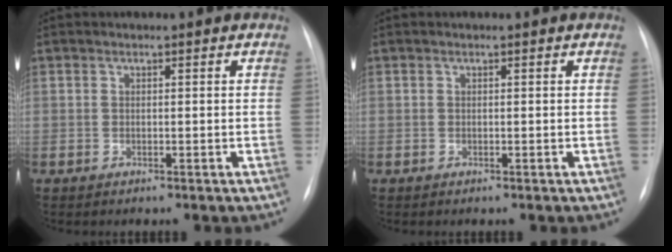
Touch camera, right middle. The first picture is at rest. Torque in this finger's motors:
{"motor_torque": [-0.02, -0.01, 0.01, 0.00]}